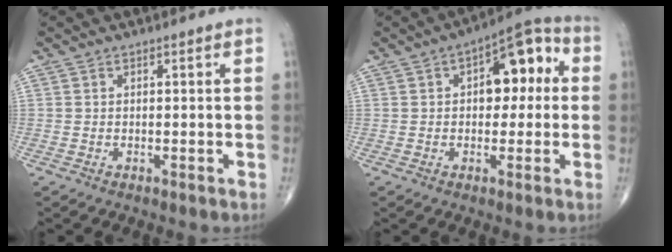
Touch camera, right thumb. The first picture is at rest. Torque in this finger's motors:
{"motor_torque": [0.06, 0.31, 0.51, -0.32, 0.06]}